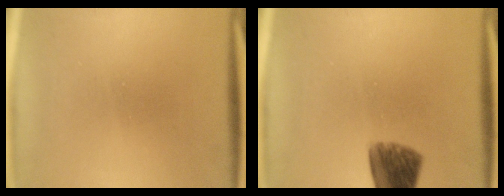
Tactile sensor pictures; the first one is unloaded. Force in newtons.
{"total": 7.5}